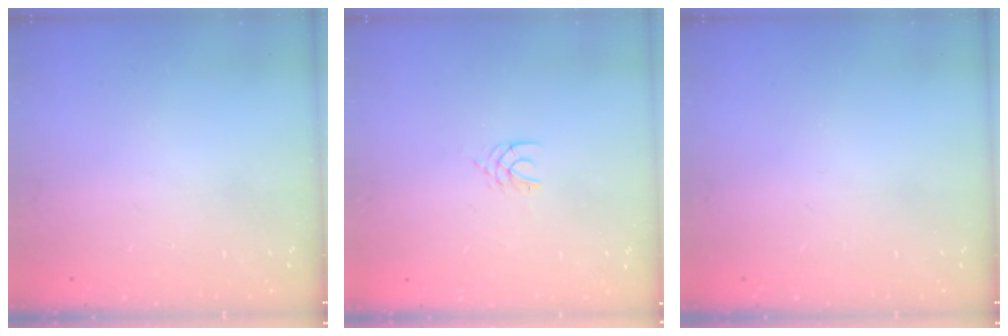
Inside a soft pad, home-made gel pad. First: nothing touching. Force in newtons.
{"total": 2.5, "press": 2.5, "slide": 0.3}
{"total": 0.0}